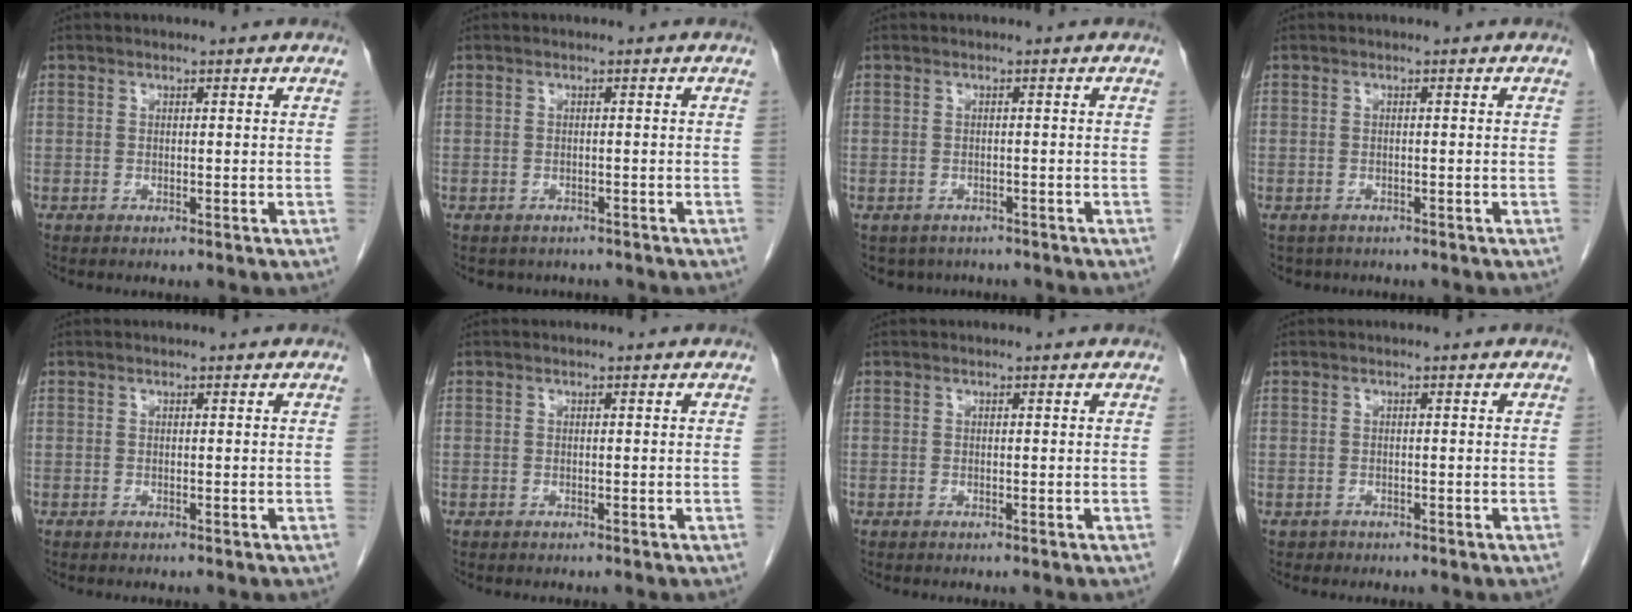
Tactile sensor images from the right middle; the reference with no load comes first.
{"total": 3.6, "force": [-3.1, 1.8, 0.5], "torque": [-0.010, 0.004, -0.037]}
{"total": 4.4, "force": [-3.7, 2.3, 0.5], "torque": [-0.003, 0.006, -0.045]}
{"total": 3.6, "force": [-2.8, 2.3, 0.7], "torque": [-0.008, 0.001, -0.037]}
{"total": 0.0}
{"total": 0.0}
{"total": 0.0}
{"total": 0.6, "force": [-0.4, 0.4, -0.1], "torque": [-0.008, 0.002, -0.008]}